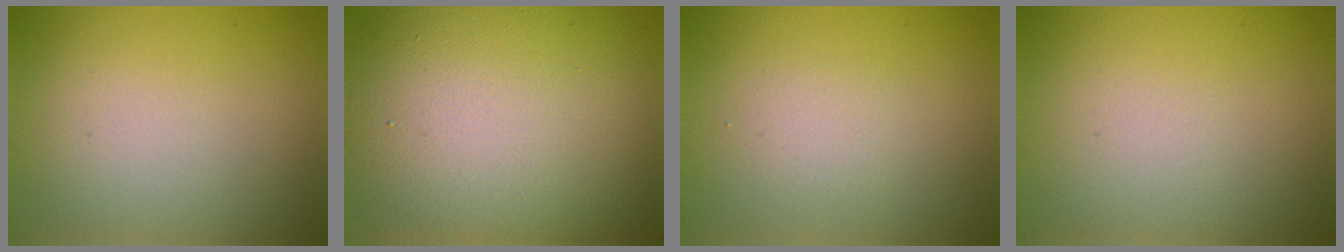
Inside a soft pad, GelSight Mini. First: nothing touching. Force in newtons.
{"total": 14.9, "press": 14.8, "slide": 0.7}
{"total": 1.2, "press": 1.2, "slide": 0.0}
{"total": 0.0}